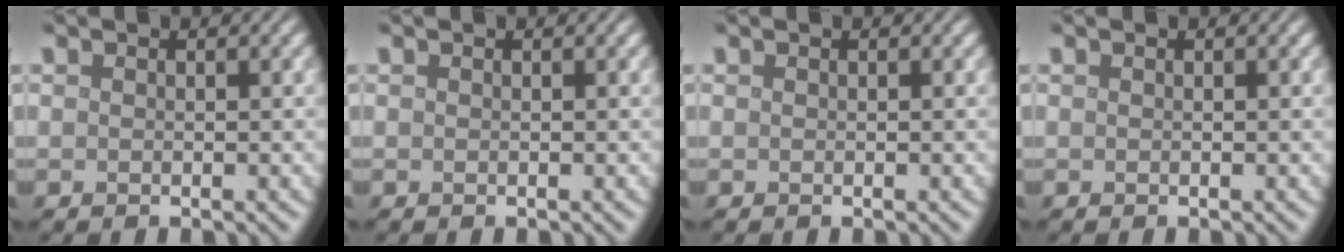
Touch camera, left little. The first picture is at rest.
{"total": 0.0}
{"total": 0.0}
{"total": 0.0}